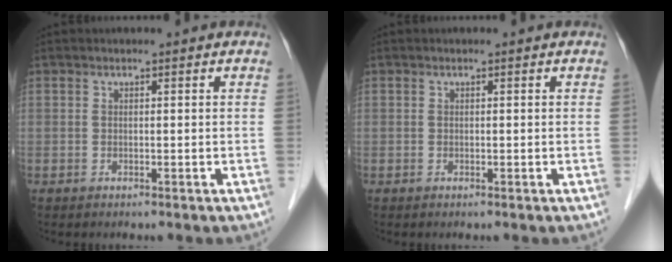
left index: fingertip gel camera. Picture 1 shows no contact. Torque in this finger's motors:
{"motor_torque": [-0.09, -0.08, -0.07, -0.01]}